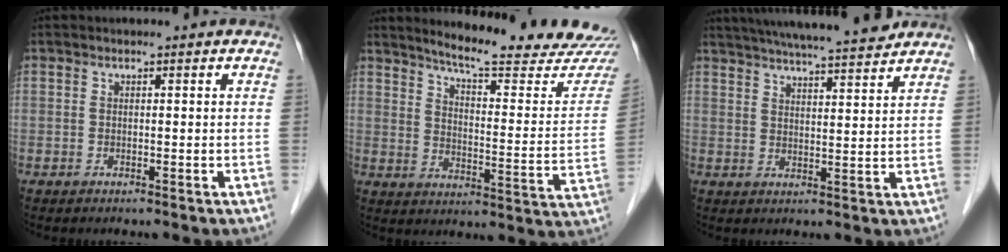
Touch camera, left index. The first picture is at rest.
{"total": 21.3, "force": [19.5, 1.4, 8.4], "torque": [-0.112, -0.082, 0.242]}
{"total": 15.8, "force": [14.2, 0.5, 7.0], "torque": [-0.120, 0.020, 0.204]}